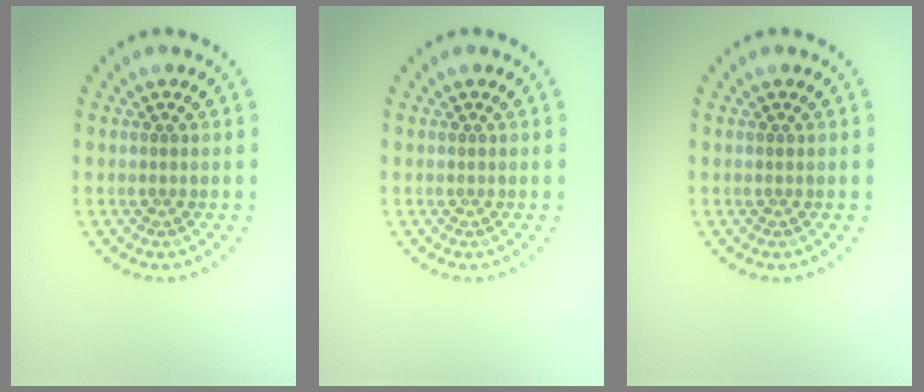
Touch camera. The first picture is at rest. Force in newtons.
{"total": 0.0}
{"total": 0.0}